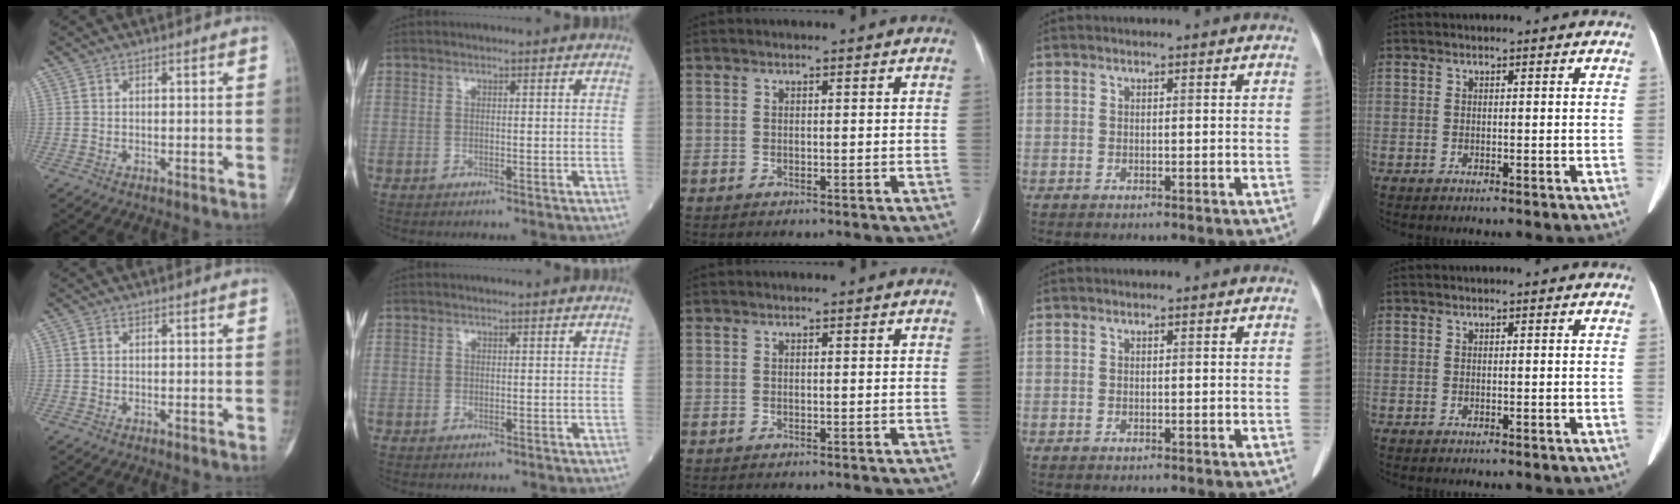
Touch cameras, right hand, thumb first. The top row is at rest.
{"thumb": {"total": 0.5, "force": [0.1, 0.3, 0.4], "torque": [-0.006, 0.000, -0.001]}, "index": {"total": 0.8, "force": [0.0, 0.7, 0.4], "torque": [-0.010, 0.001, 0.000]}}